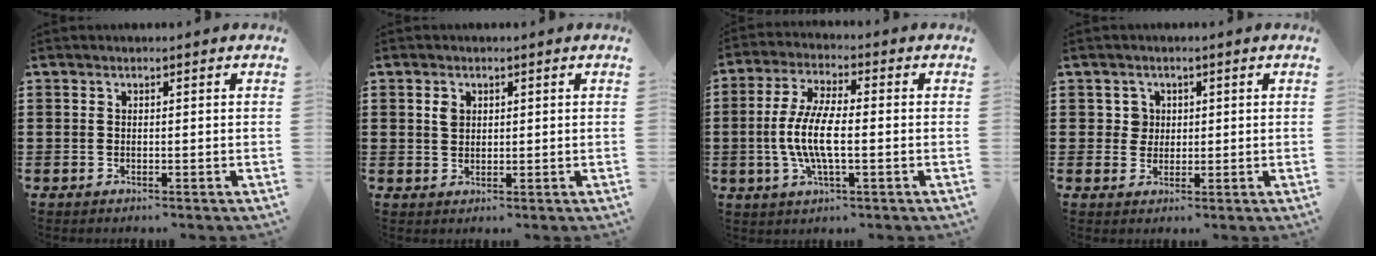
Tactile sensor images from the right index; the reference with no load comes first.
{"total": 1.6, "force": [0.6, 1.1, 0.9], "torque": [-0.020, 0.004, 0.012]}
{"total": 8.0, "force": [-1.4, 2.5, 7.4], "torque": [-0.170, -0.010, -0.034]}
{"total": 2.5, "force": [0.5, 2.3, 0.7], "torque": [-0.025, 0.010, 0.007]}